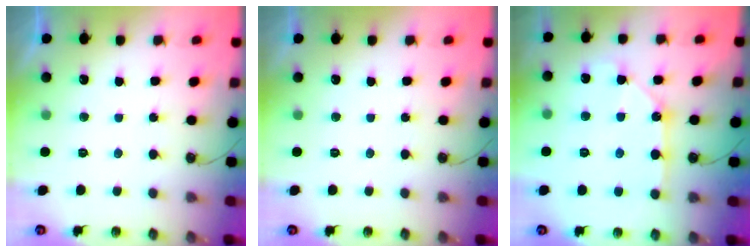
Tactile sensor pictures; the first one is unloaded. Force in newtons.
{"total": 0.0}
{"total": 9.4, "press": 9.4, "slide": 0.9}